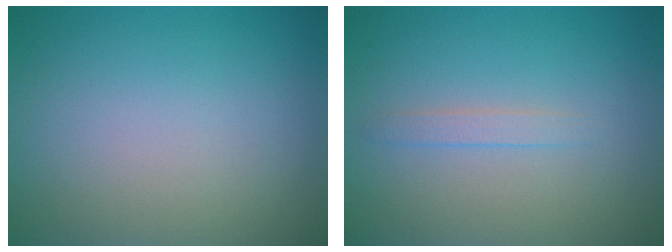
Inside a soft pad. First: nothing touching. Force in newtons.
{"total": 1.1, "press": 1.0, "slide": 0.1}